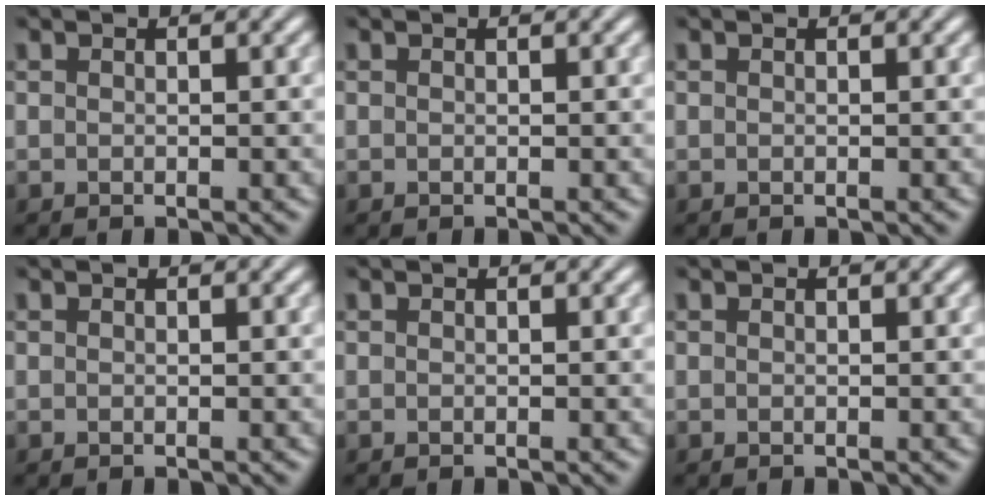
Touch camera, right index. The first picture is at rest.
{"total": 0.0}
{"total": 0.0}
{"total": 0.0}
{"total": 0.0}
{"total": 0.0}